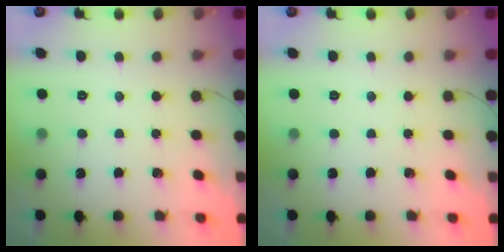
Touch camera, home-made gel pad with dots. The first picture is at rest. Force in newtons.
{"total": 0.0}